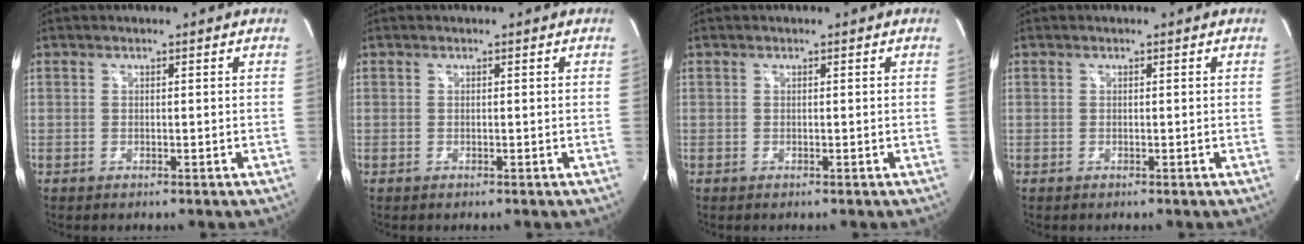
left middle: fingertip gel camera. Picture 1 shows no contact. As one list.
[{"total": 0.0}, {"total": 0.0}, {"total": 0.0}]